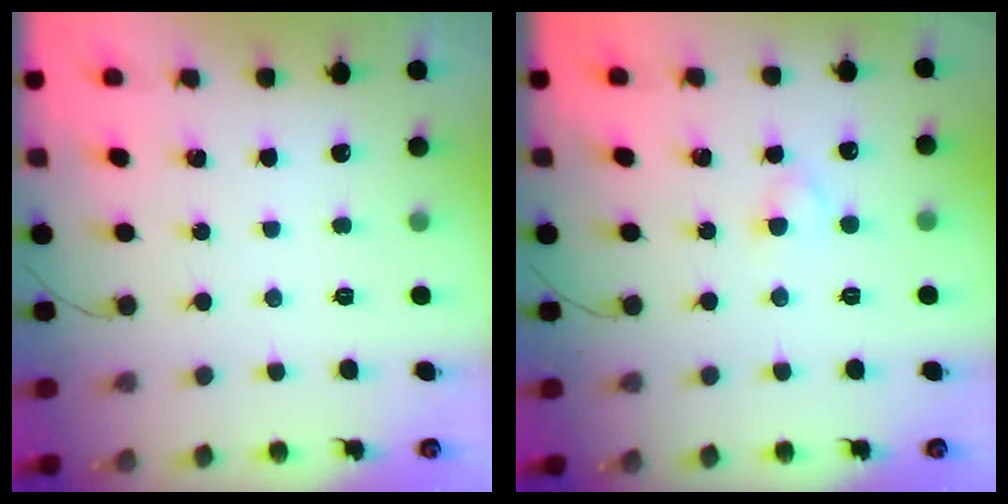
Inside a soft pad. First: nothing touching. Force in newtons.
{"total": 2.7, "press": 2.4, "slide": 1.2}